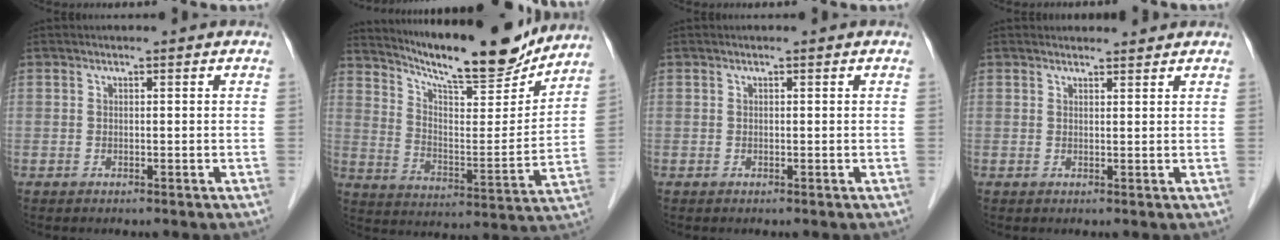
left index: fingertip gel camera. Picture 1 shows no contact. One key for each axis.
{"total": 18.9, "fx": 17.0, "fy": 2.1, "fz": 7.9, "tx": -0.136, "ty": -0.024, "tz": 0.255}
{"total": 0.0}
{"total": 2.6, "fx": 2.5, "fy": 0.6, "fz": 0.2, "tx": -0.007, "ty": 0.008, "tz": 0.033}